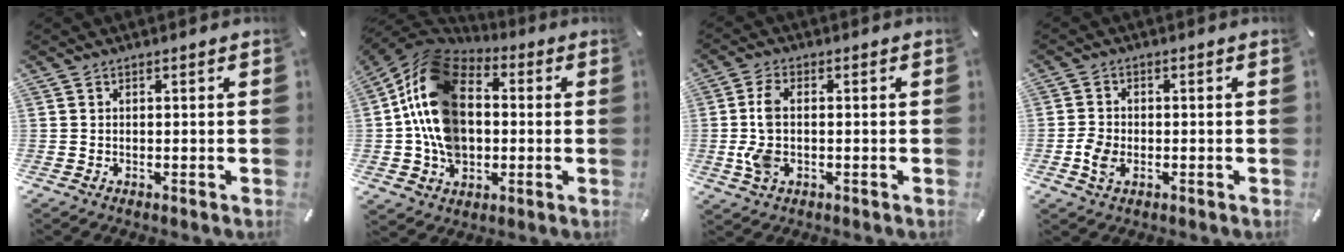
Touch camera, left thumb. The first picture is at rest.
{"total": 18.4, "force": [-0.5, 14.2, 11.6], "torque": [-0.253, 0.015, -0.012]}
{"total": 6.6, "force": [-0.8, 3.6, 5.5], "torque": [-0.128, -0.001, -0.018]}
{"total": 4.1, "force": [-1.4, 2.9, 2.5], "torque": [-0.056, 0.003, -0.027]}